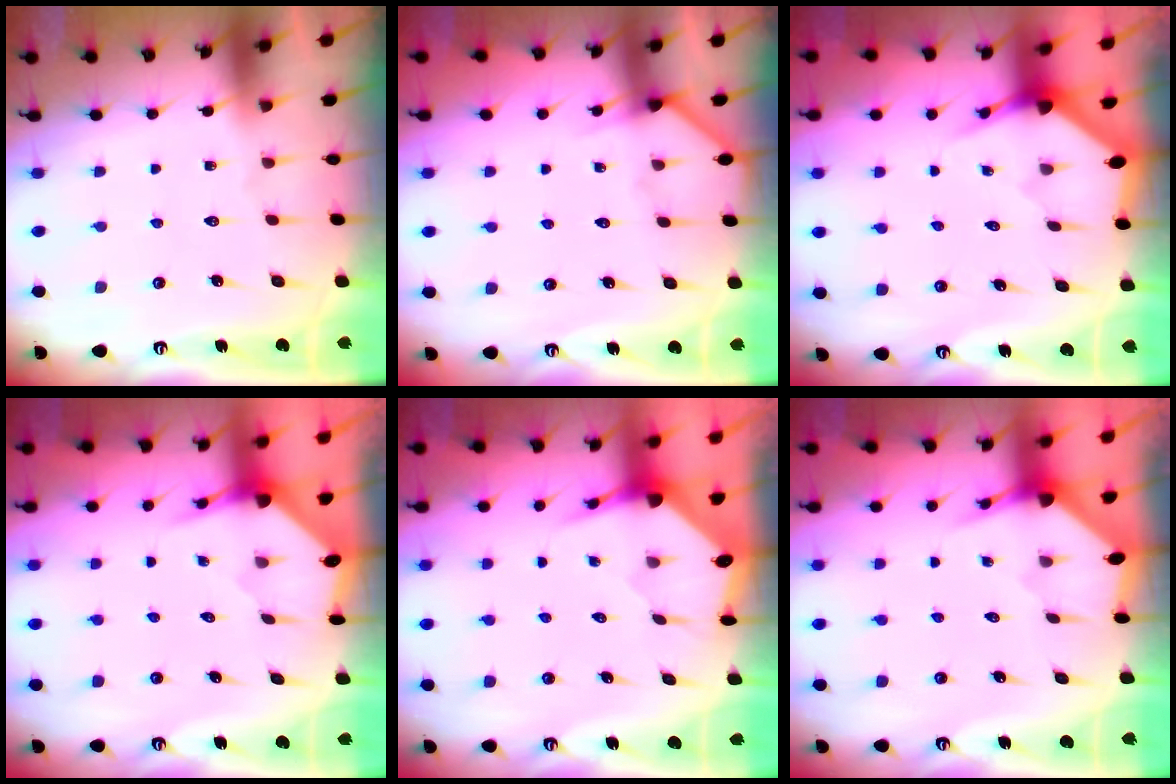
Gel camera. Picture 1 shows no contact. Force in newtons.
{"total": 3.0, "press": 3.0, "slide": 0.2}
{"total": 3.2, "press": 3.2, "slide": 0.2}
{"total": 3.5, "press": 3.5, "slide": 0.3}
{"total": 3.6, "press": 3.6, "slide": 0.5}
{"total": 2.9, "press": 2.9, "slide": 0.3}